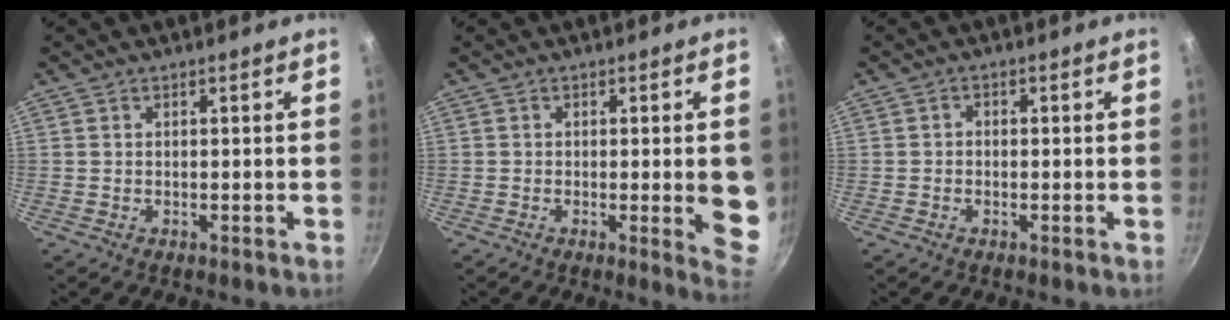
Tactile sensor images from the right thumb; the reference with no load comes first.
{"total": 8.3, "force": [-0.7, 2.1, 8.0], "torque": [-0.075, -0.005, -0.007]}
{"total": 1.2, "force": [-0.4, 1.0, 0.6], "torque": [-0.009, 0.006, -0.010]}